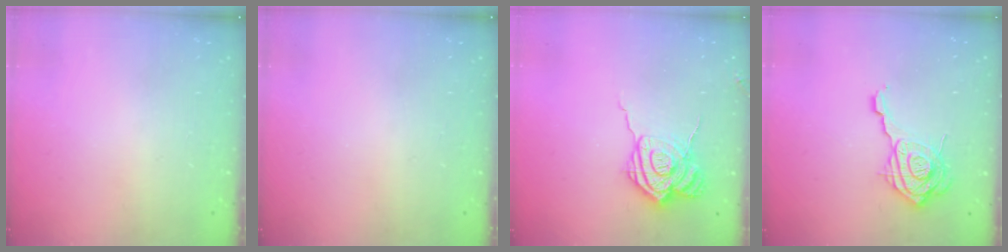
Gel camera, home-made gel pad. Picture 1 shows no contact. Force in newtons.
{"total": 0.0}
{"total": 13.9, "press": 13.8, "slide": 1.5}
{"total": 15.6, "press": 15.6, "slide": 1.4}